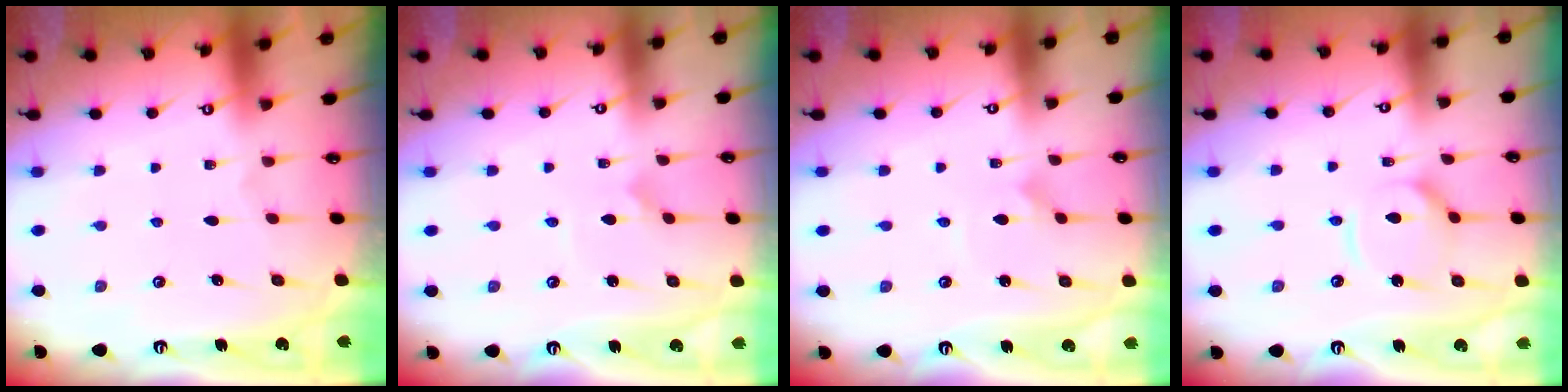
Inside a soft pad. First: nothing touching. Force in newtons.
{"total": 2.3, "press": 2.3, "slide": 0.2}
{"total": 1.9, "press": 1.9, "slide": 0.1}
{"total": 9.5, "press": 9.5, "slide": 0.9}